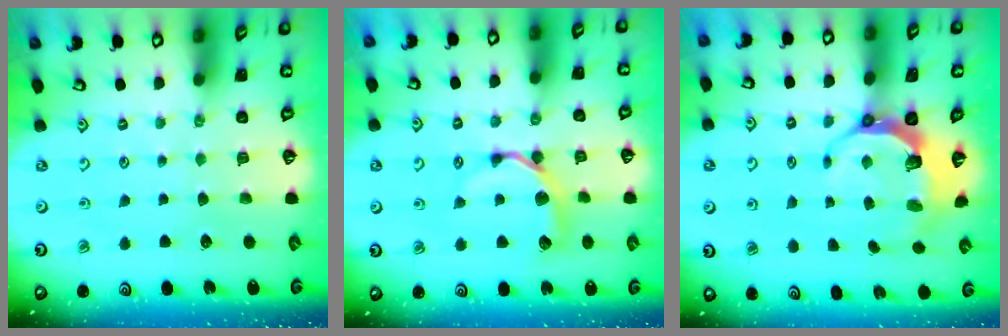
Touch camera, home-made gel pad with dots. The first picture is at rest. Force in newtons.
{"total": 8.9, "press": 8.9, "slide": 0.9}
{"total": 8.1, "press": 6.9, "slide": 4.3}